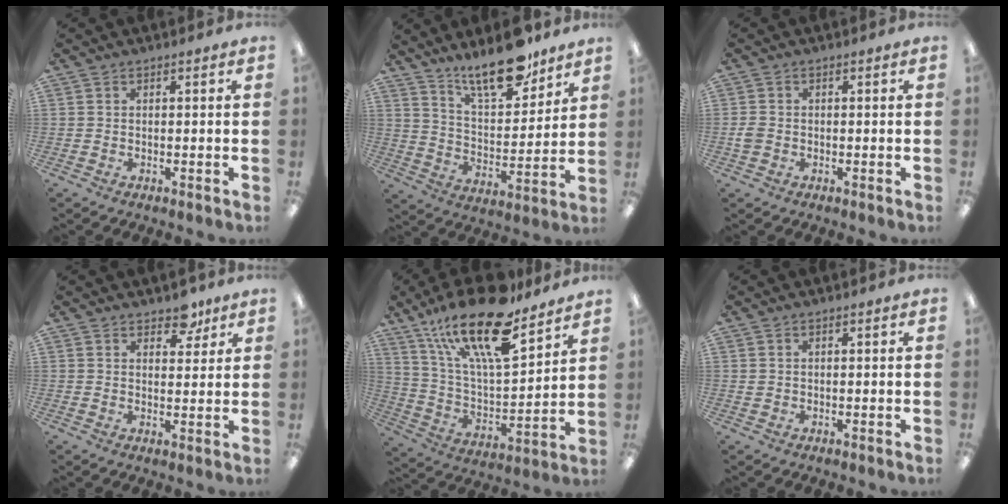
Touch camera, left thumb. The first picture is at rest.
{"total": 16.0, "force": [12.9, 5.0, 8.1], "torque": [-0.129, -0.082, 0.221]}
{"total": 2.1, "force": [-0.5, 1.7, 1.1], "torque": [-0.019, 0.003, -0.009]}
{"total": 5.8, "force": [4.5, 3.0, 2.2], "torque": [-0.005, -0.028, 0.076]}
{"total": 23.8, "force": [16.3, 7.5, 15.7], "torque": [-0.283, -0.097, 0.275]}
{"total": 0.7, "force": [0.3, 0.6, 0.2], "torque": [-0.004, 0.004, 0.004]}